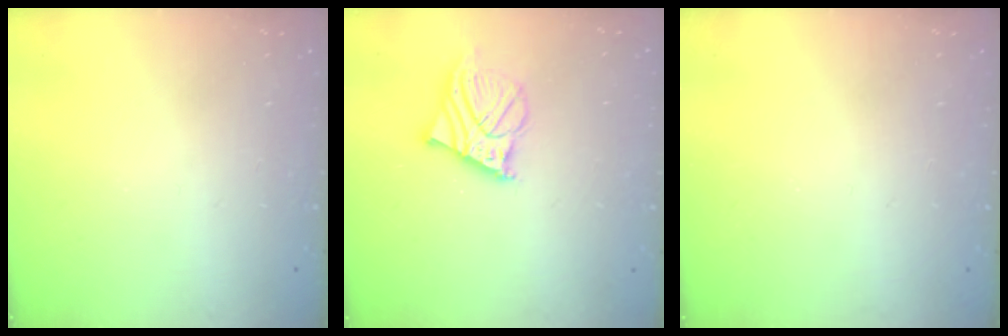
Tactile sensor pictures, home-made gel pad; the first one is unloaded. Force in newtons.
{"total": 9.9, "press": 9.8, "slide": 1.3}
{"total": 0.0}